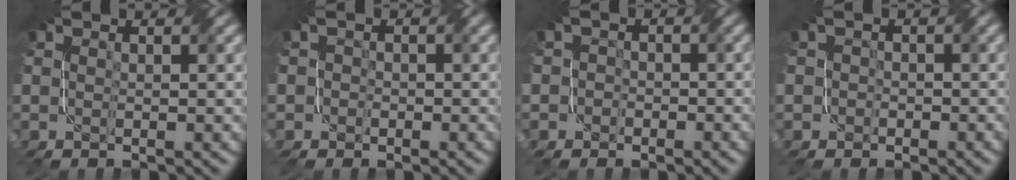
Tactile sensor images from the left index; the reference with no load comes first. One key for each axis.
{"total": 2.0, "fx": 0.1, "fy": 2.0, "fz": 0.4, "tx": 0.007, "ty": 0.007, "tz": -0.015}
{"total": 2.8, "fx": -0.5, "fy": 2.7, "fz": 0.5, "tx": 0.010, "ty": 0.011, "tz": -0.031}
{"total": 1.8, "fx": -0.2, "fy": 1.7, "fz": 0.3, "tx": 0.010, "ty": 0.002, "tz": -0.009}